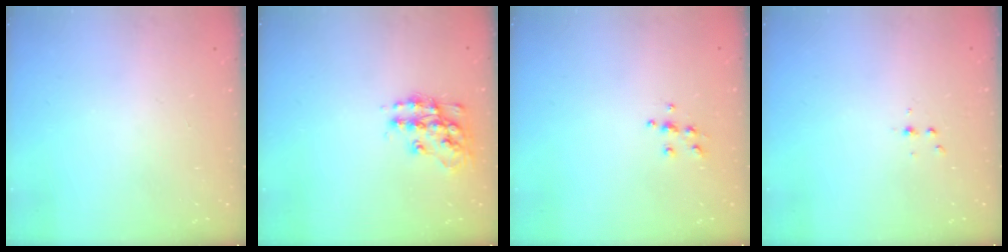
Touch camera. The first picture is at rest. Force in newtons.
{"total": 13.7, "press": 13.7, "slide": 0.6}
{"total": 5.3, "press": 5.2, "slide": 0.5}
{"total": 3.2, "press": 3.1, "slide": 0.4}